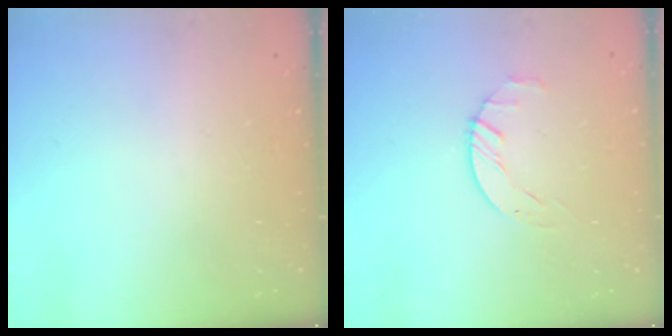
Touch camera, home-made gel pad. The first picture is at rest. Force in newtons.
{"total": 1.8, "press": 1.7, "slide": 0.3}